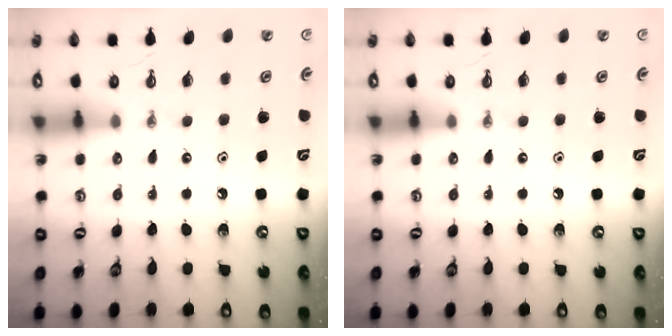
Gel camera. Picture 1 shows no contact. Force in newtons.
{"total": 0.0}